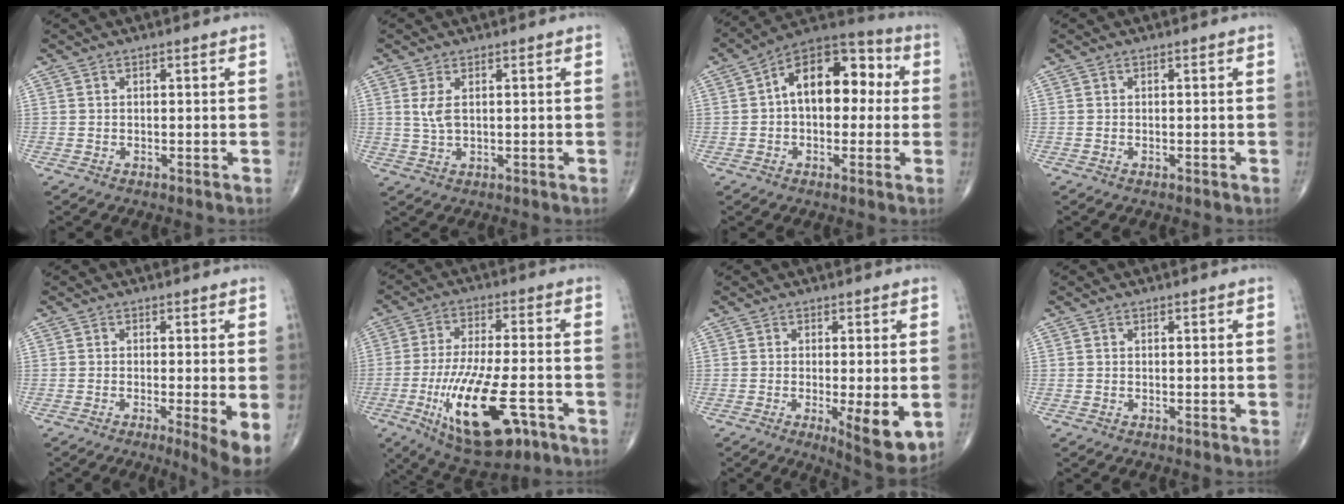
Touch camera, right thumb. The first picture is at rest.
{"total": 3.2, "force": [0.9, 1.5, 2.7], "torque": [-0.056, -0.002, 0.023]}
{"total": 15.5, "force": [1.8, 9.4, 12.2], "torque": [-0.144, 0.043, 0.013]}
{"total": 0.0}
{"total": 5.3, "force": [-1.5, 0.5, 5.1], "torque": [-0.085, -0.018, -0.029]}
{"total": 18.4, "force": [-7.0, 6.8, 15.6], "torque": [-0.290, 0.007, -0.103]}
{"total": 8.6, "force": [-2.0, 2.4, 8.0], "torque": [-0.115, -0.024, -0.026]}
{"total": 0.0}